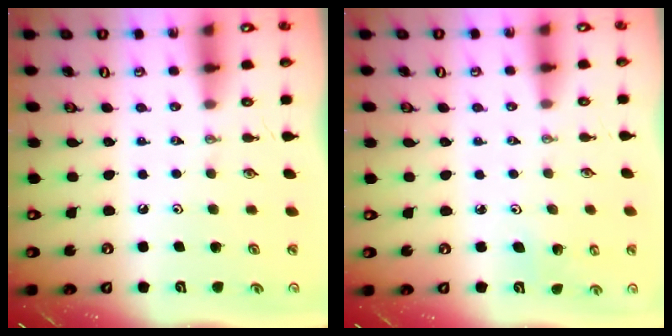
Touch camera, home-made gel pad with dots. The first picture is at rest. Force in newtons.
{"total": 2.9, "press": 2.8, "slide": 0.3}